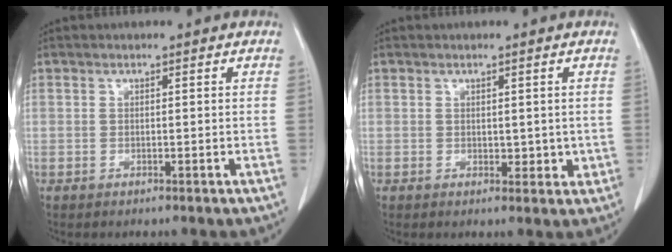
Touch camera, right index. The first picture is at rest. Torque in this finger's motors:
{"motor_torque": [-0.10, 0.11, 0.11, 0.01]}